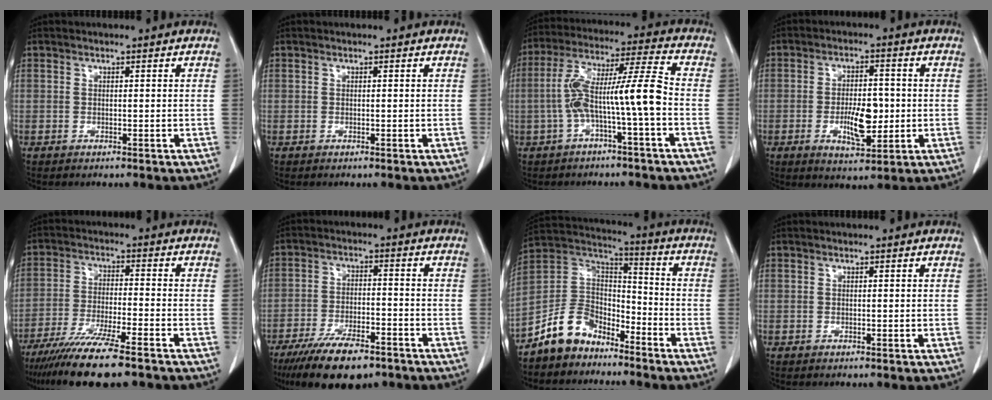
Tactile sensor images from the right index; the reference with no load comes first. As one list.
[{"total": 0.0}, {"total": 11.2, "force": [-2.4, 0.0, 10.9], "torque": [-0.206, 0.036, -0.044]}, {"total": 7.4, "force": [-1.3, 2.9, 6.7], "torque": [-0.116, -0.002, -0.016]}, {"total": 13.8, "force": [-10.8, 0.8, 8.6], "torque": [-0.153, -0.039, -0.179]}, {"total": 11.8, "force": [-8.4, 3.8, 7.3], "torque": [-0.123, -0.014, -0.141]}, {"total": 10.2, "force": [-7.5, 6.1, 3.2], "torque": [-0.072, 0.040, -0.148]}, {"total": 0.0}]